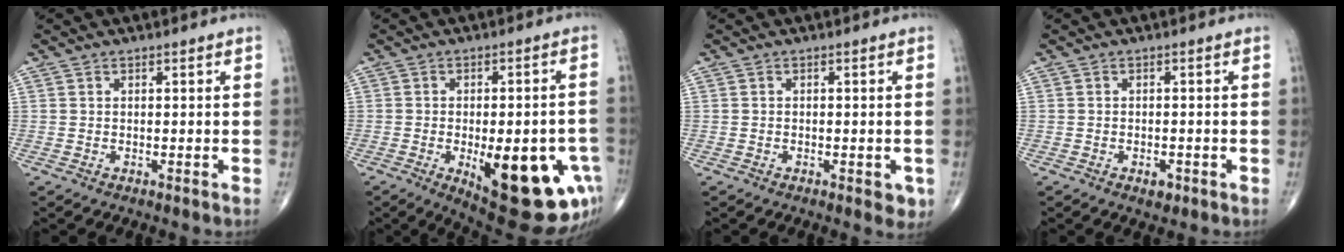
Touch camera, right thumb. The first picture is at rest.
{"total": 22.4, "force": [-7.5, 9.0, 19.0], "torque": [-0.182, 0.007, -0.076]}
{"total": 2.8, "force": [-1.0, 1.4, 2.2], "torque": [-0.017, -0.002, -0.011]}
{"total": 2.2, "force": [-1.0, 1.3, 1.4], "torque": [-0.017, 0.001, -0.013]}